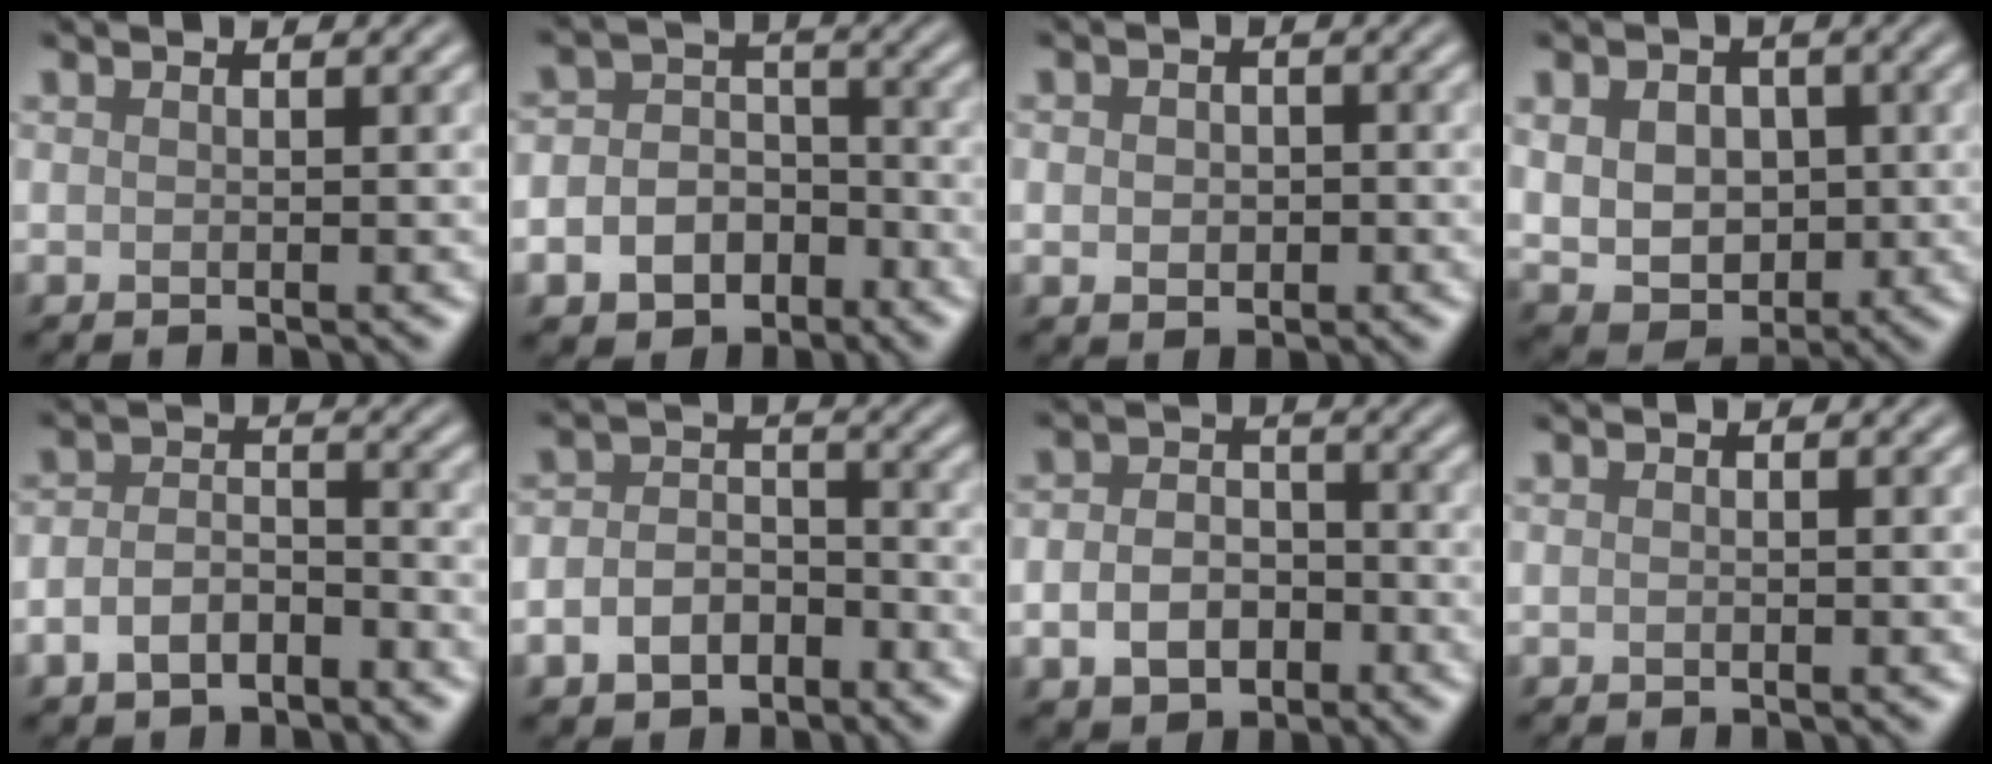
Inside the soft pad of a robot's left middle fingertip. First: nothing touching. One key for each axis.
{"total": 6.7, "fx": -3.2, "fy": 5.1, "fz": 2.8, "tx": -0.022, "ty": -0.006, "tz": -0.058}
{"total": 2.0, "fx": -0.2, "fy": 1.6, "fz": 1.2, "tx": -0.017, "ty": -0.003, "tz": -0.005}
{"total": 7.4, "fx": 0.9, "fy": 5.8, "fz": 4.6, "tx": -0.079, "ty": 0.007, "tz": 0.014}
{"total": 3.6, "fx": -2.0, "fy": 2.1, "fz": 2.2, "tx": -0.044, "ty": 0.002, "tz": -0.043}
{"total": 4.3, "fx": -2.2, "fy": 2.9, "fz": 2.3, "tx": -0.043, "ty": -0.001, "tz": -0.043}
{"total": 4.4, "fx": -1.6, "fy": 3.2, "fz": 2.6, "tx": -0.047, "ty": -0.003, "tz": -0.033}
{"total": 0.0}